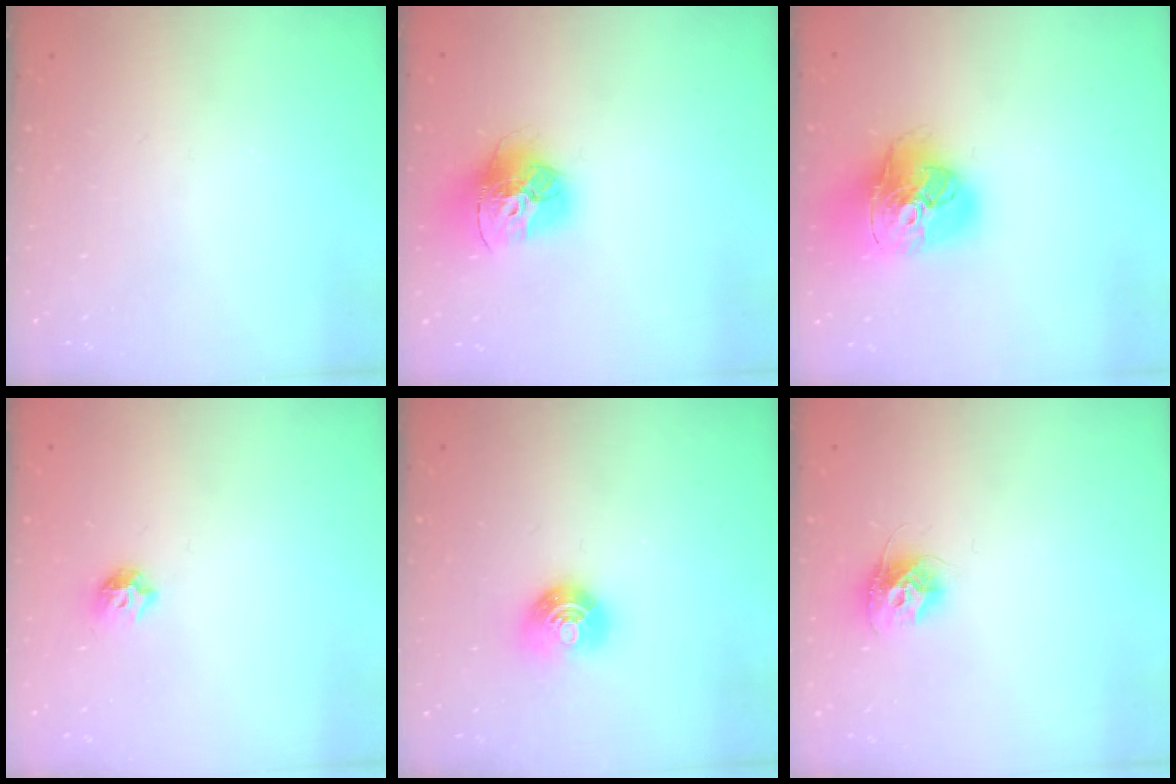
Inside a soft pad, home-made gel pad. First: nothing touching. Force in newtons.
{"total": 15.5, "press": 15.4, "slide": 1.7}
{"total": 20.5, "press": 20.4, "slide": 2.4}
{"total": 5.3, "press": 5.2, "slide": 1.2}
{"total": 8.1, "press": 8.0, "slide": 1.1}
{"total": 9.5, "press": 9.5, "slide": 0.2}